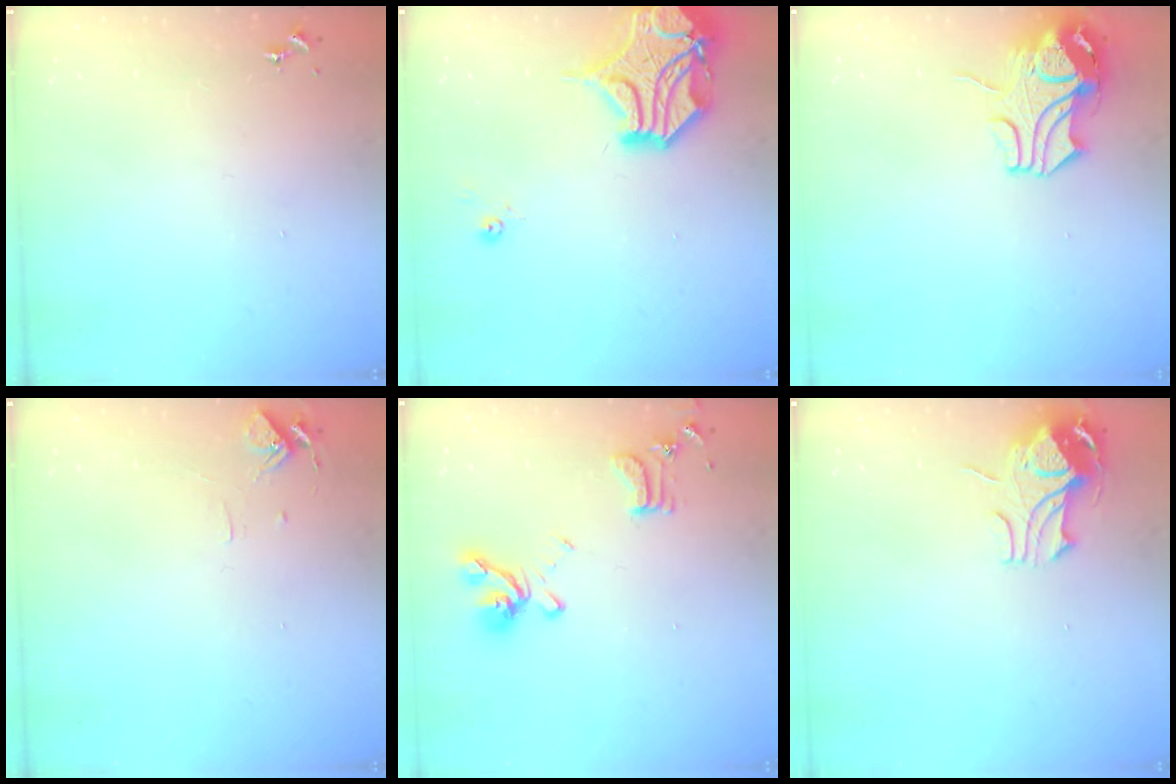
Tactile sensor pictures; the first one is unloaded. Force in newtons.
{"total": 16.9, "press": 16.8, "slide": 2.5}
{"total": 10.5, "press": 10.4, "slide": 1.1}
{"total": 6.2, "press": 6.2, "slide": 0.5}
{"total": 15.5, "press": 15.4, "slide": 1.5}
{"total": 9.6, "press": 9.6, "slide": 1.1}